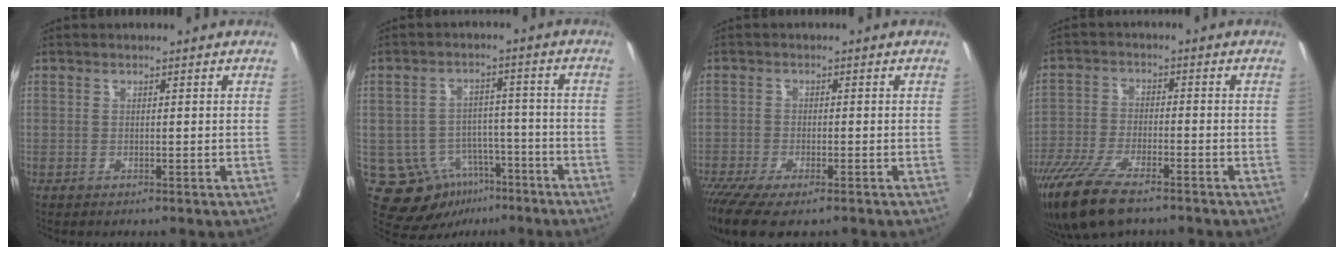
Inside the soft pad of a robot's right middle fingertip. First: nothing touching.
{"total": 9.9, "force": [-5.0, 7.6, 3.8], "torque": [-0.079, 0.016, -0.054]}
{"total": 9.2, "force": [-6.6, 2.5, 5.8], "torque": [-0.140, -0.046, -0.121]}
{"total": 11.6, "force": [-8.5, 3.5, 7.0], "torque": [-0.166, -0.036, -0.166]}